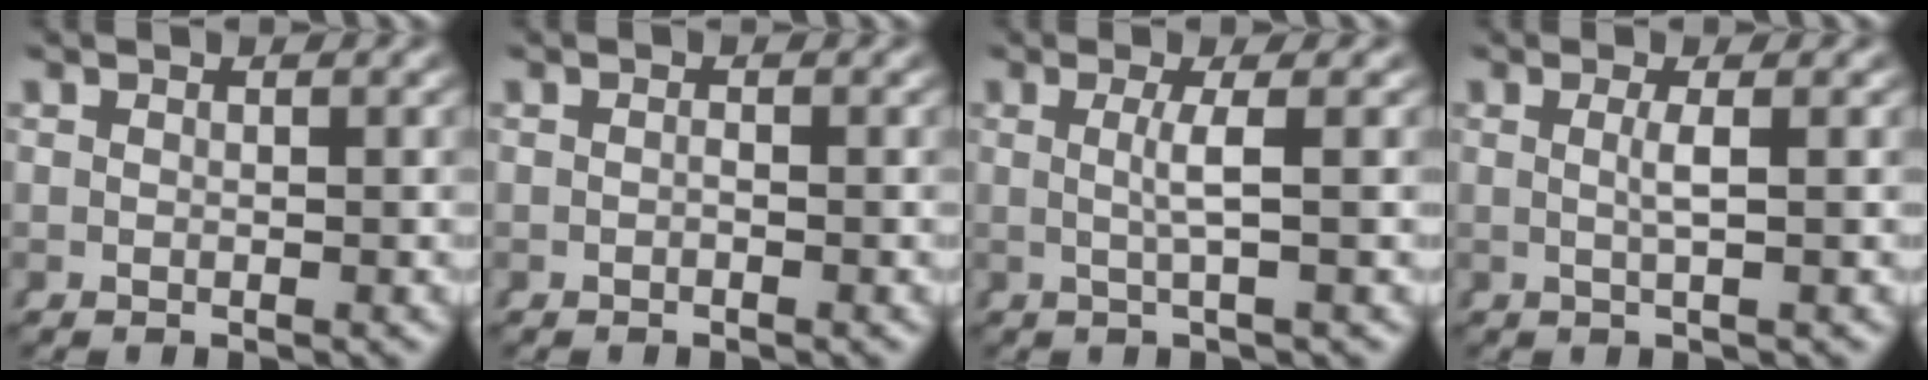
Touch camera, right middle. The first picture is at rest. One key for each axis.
{"total": 0.5, "fx": -0.3, "fy": 0.3, "fz": 0.2, "tx": -0.009, "ty": -0.003, "tz": -0.006}
{"total": 2.1, "fx": 0.0, "fy": -0.6, "fz": 2.0, "tx": -0.038, "ty": -0.006, "tz": 0.004}
{"total": 1.4, "fx": -0.1, "fy": -0.4, "fz": 1.3, "tx": -0.025, "ty": -0.006, "tz": 0.002}